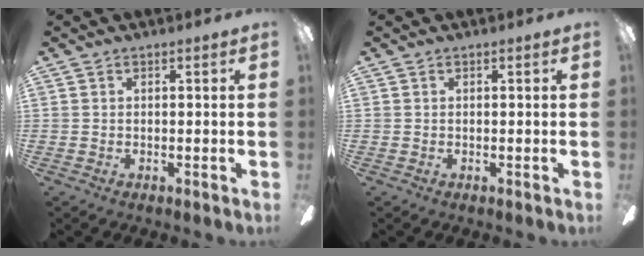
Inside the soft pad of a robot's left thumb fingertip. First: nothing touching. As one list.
[{"total": 0.0}]